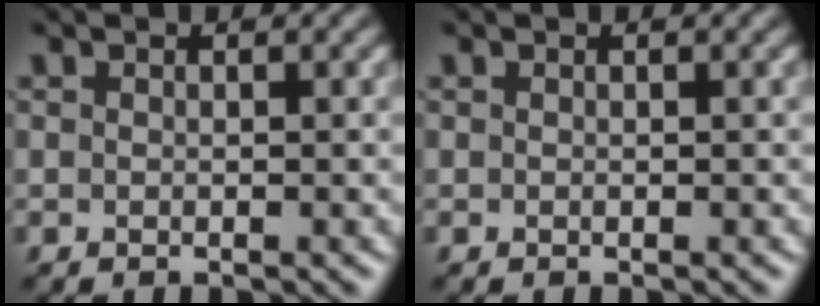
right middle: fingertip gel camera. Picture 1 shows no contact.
{"total": 0.0}